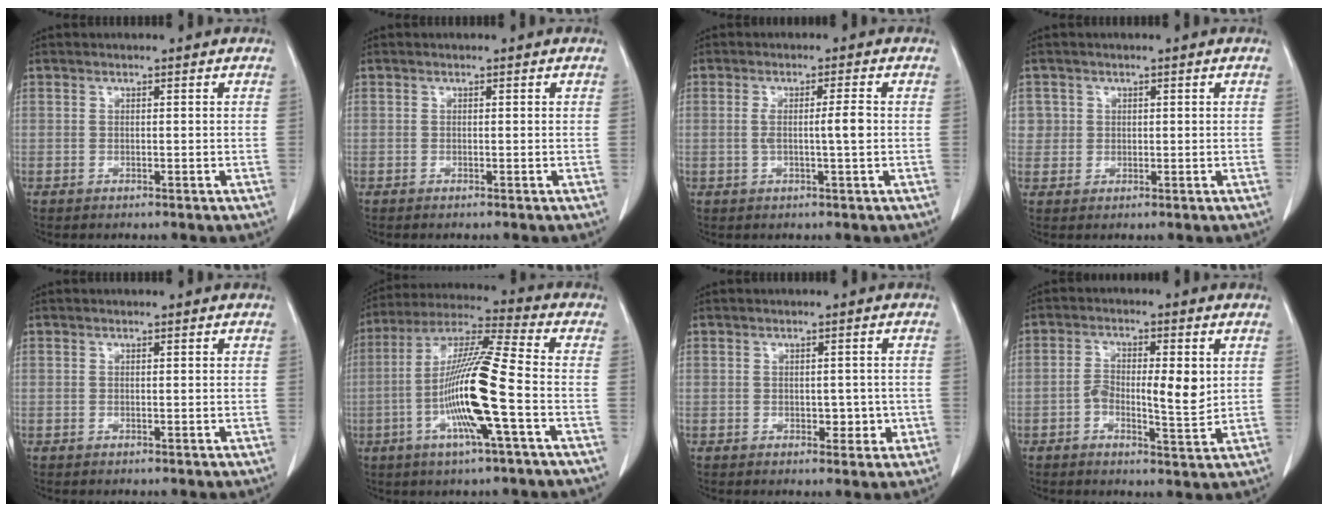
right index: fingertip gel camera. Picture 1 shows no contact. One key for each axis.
{"total": 0.0}
{"total": 3.6, "fx": -0.2, "fy": -0.2, "fz": 3.6, "tx": -0.066, "ty": 0.002, "tz": -0.001}
{"total": 2.4, "fx": 0.7, "fy": 2.3, "fz": -0.1, "tx": 0.020, "ty": 0.002, "tz": 0.007}
{"total": 0.0}
{"total": 15.1, "fx": -3.8, "fy": -0.1, "fz": 14.6, "tx": -0.285, "ty": -0.003, "tz": -0.081}
{"total": 2.8, "fx": -0.4, "fy": 1.9, "fz": 2.0, "tx": -0.019, "ty": 0.004, "tz": 0.000}
{"total": 7.0, "fx": 0.1, "fy": 2.3, "fz": 6.7, "tx": -0.113, "ty": 0.007, "tz": 0.002}